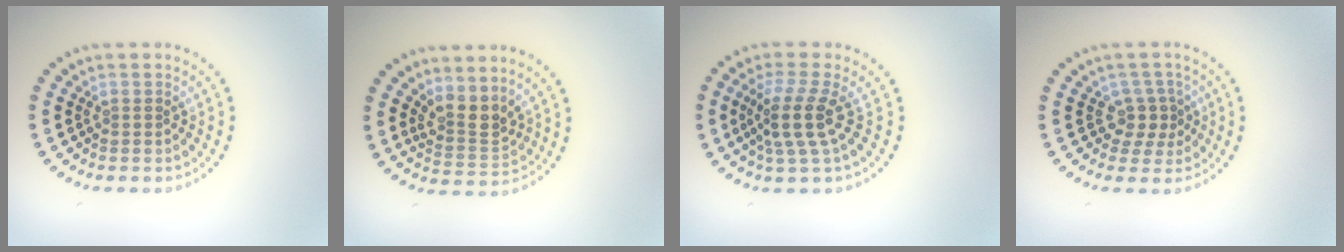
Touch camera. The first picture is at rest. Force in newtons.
{"total": 2.9, "press": 2.3, "slide": 1.7}
{"total": 3.5, "press": 2.7, "slide": 2.3}
{"total": 2.4, "press": 1.8, "slide": 1.6}